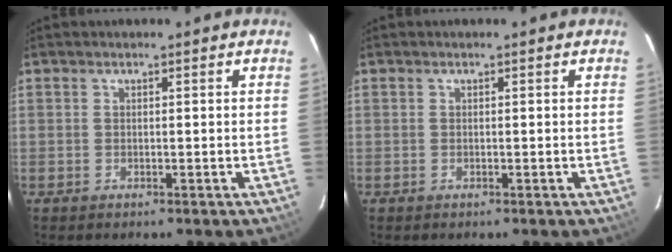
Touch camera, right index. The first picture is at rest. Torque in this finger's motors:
{"motor_torque": [-0.06, 0.05, -0.02, 0.00]}